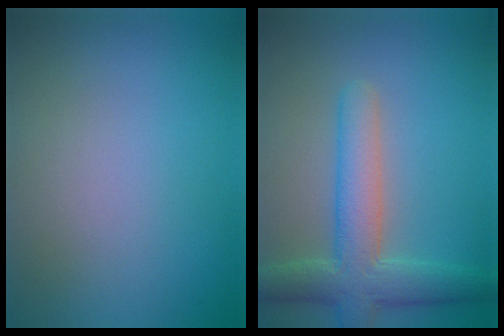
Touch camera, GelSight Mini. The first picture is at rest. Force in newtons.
{"total": 5.8, "press": 5.8, "slide": 0.4}